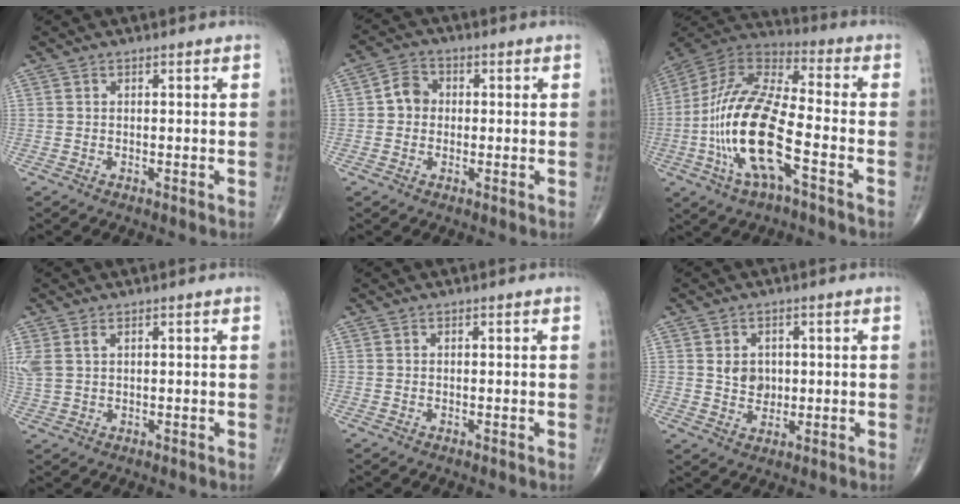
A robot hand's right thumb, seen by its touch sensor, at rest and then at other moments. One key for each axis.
{"total": 4.5, "fx": 0.0, "fy": 3.9, "fz": 2.2, "tx": -0.025, "ty": 0.013, "tz": -0.009}
{"total": 20.2, "fx": -5.8, "fy": 6.9, "fz": 18.1, "tx": -0.379, "ty": 0.031, "tz": -0.107}
{"total": 3.6, "fx": 1.5, "fy": 1.9, "fz": 2.6, "tx": -0.077, "ty": 0.010, "tz": 0.042}
{"total": 0.0}
{"total": 4.4, "fx": 0.7, "fy": 3.6, "fz": 2.5, "tx": -0.021, "ty": -0.005, "tz": 0.016}